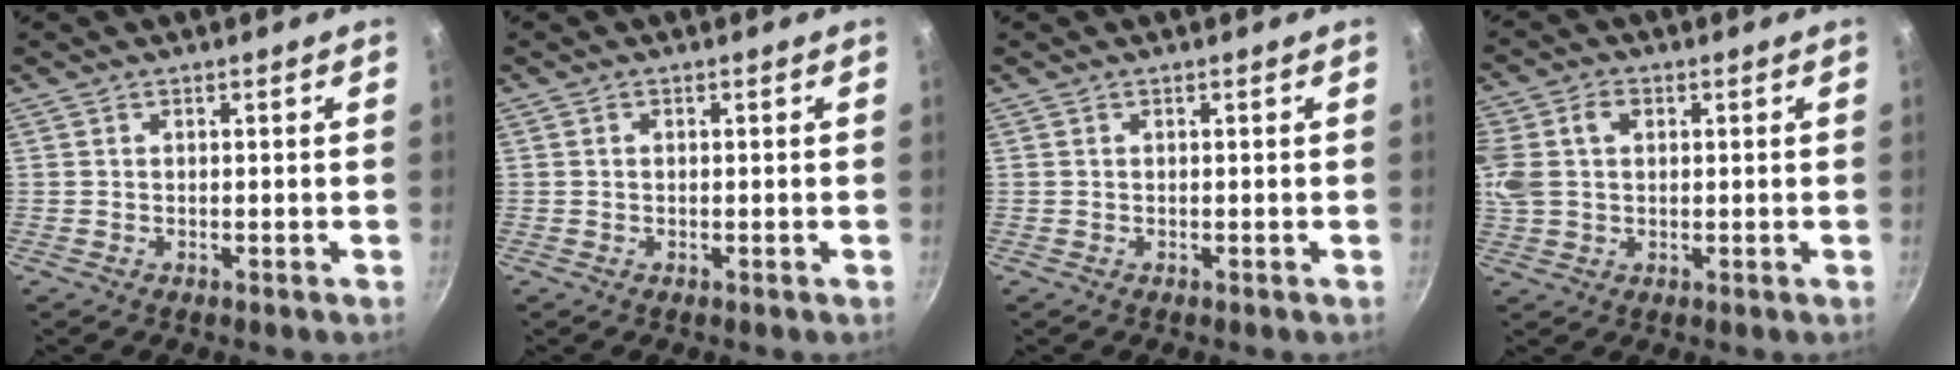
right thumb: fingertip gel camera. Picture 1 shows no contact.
{"total": 0.5, "force": [0.1, 0.5, 0.3], "torque": [-0.006, 0.004, 0.001]}
{"total": 0.0}
{"total": 15.3, "force": [3.4, 11.6, 9.4], "torque": [-0.217, 0.035, 0.058]}